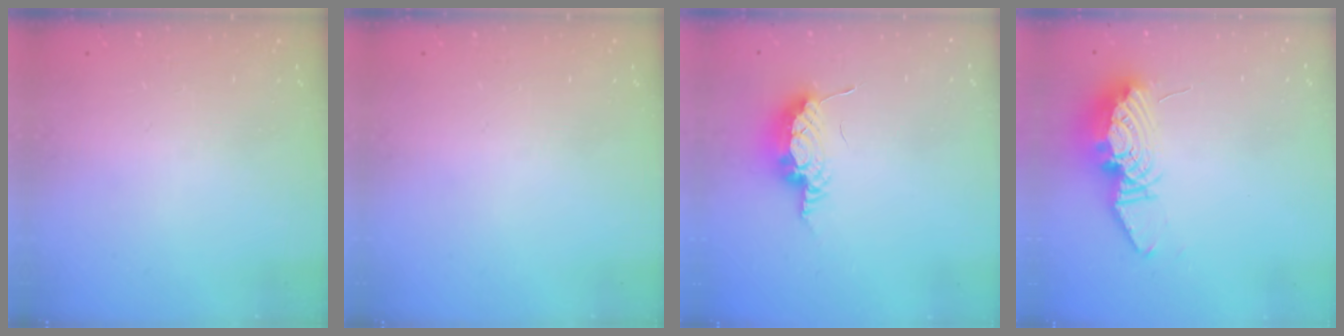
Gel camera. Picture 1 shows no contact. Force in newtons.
{"total": 0.0}
{"total": 8.4, "press": 8.2, "slide": 1.6}
{"total": 13.4, "press": 13.4, "slide": 1.2}